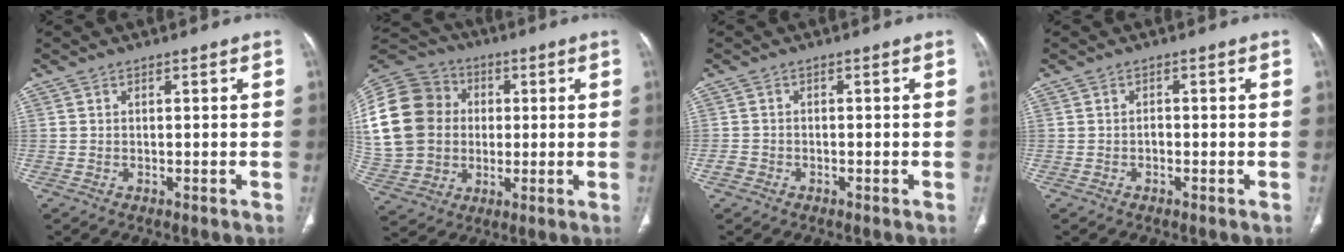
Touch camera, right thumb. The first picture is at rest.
{"total": 27.0, "force": [2.8, 22.9, 13.9], "torque": [-0.339, 0.047, 0.065]}
{"total": 1.4, "force": [-0.8, 1.1, 0.2], "torque": [-0.005, 0.004, -0.018]}
{"total": 0.8, "force": [-0.4, 0.5, 0.5], "torque": [-0.004, 0.003, -0.009]}